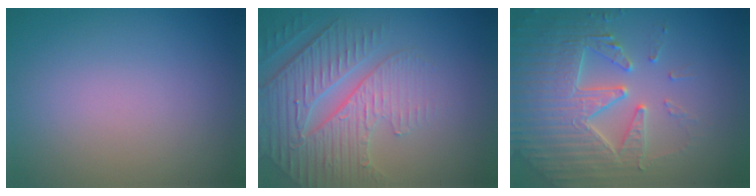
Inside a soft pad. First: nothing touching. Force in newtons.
{"total": 5.7, "press": 4.9, "slide": 3.0}
{"total": 5.3, "press": 5.2, "slide": 1.1}